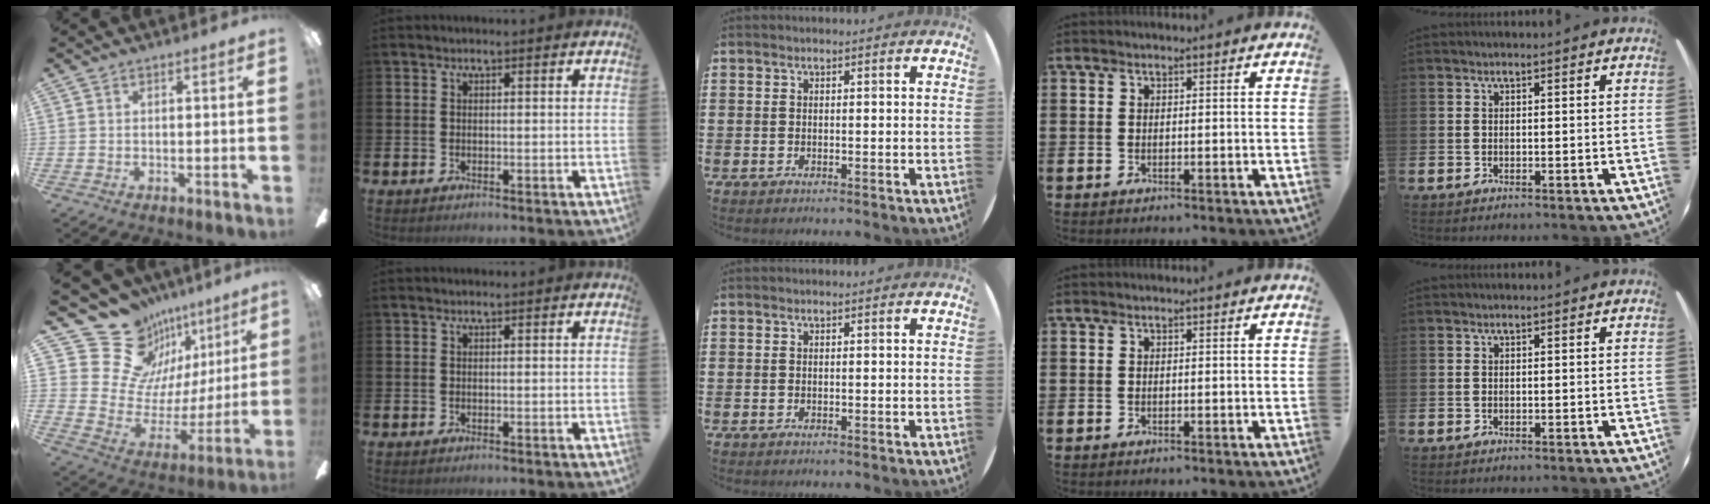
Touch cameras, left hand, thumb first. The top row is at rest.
{"thumb": {"total": 20.2, "force": [14.6, 12.6, 6.0], "torque": [-0.105, -0.106, 0.282]}}